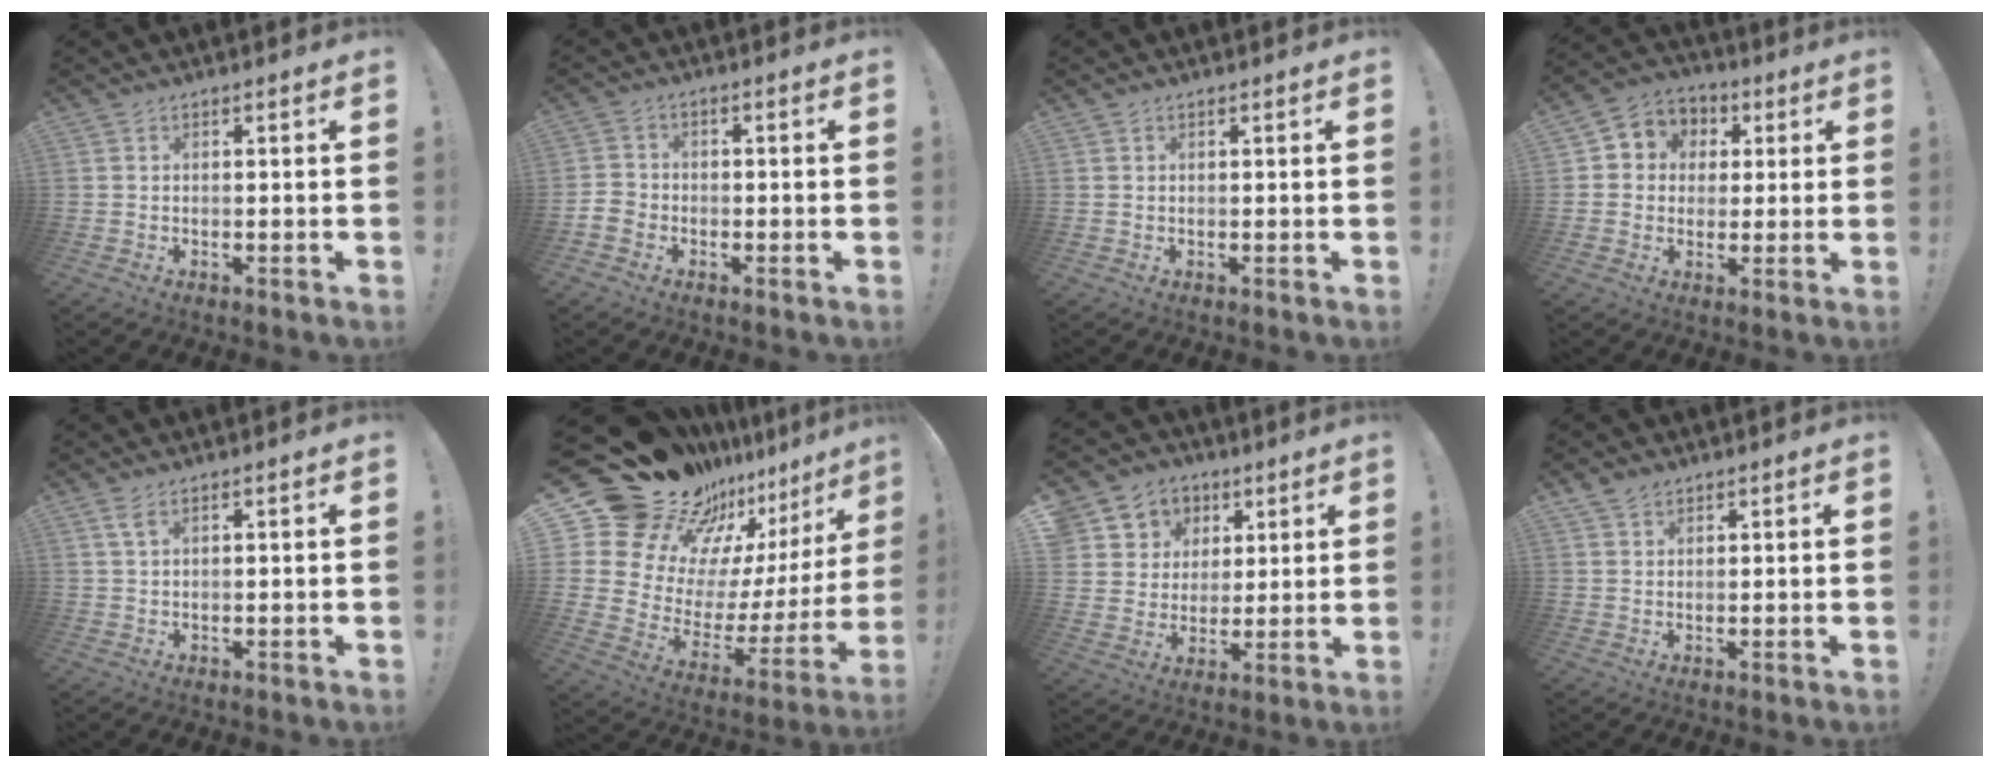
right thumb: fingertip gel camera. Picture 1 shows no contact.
{"total": 4.2, "force": [-2.3, 3.3, 1.5], "torque": [-0.035, 0.013, -0.041]}
{"total": 0.0}
{"total": 6.9, "force": [0.0, 6.7, 1.6], "torque": [-0.017, 0.006, 0.006]}
{"total": 2.6, "force": [1.3, 0.8, 2.1], "torque": [-0.038, -0.001, 0.023]}
{"total": 20.9, "force": [14.3, 12.0, 9.5], "torque": [-0.123, -0.139, 0.302]}
{"total": 9.3, "force": [3.7, 8.4, 1.5], "torque": [-0.022, -0.025, 0.081]}
{"total": 2.4, "force": [1.8, 1.4, 0.9], "torque": [-0.019, -0.006, 0.034]}